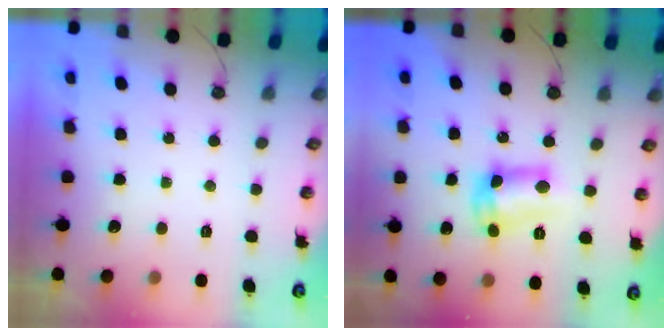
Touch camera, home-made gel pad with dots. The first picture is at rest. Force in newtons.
{"total": 11.7, "press": 11.7, "slide": 0.9}